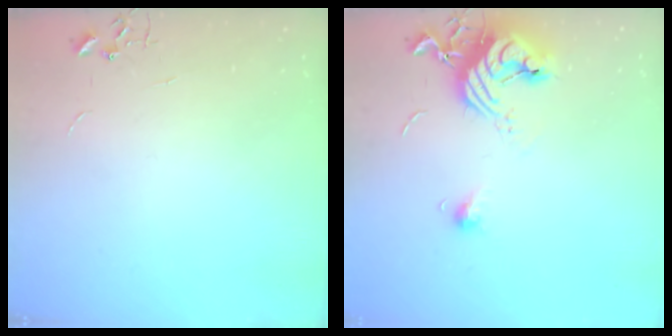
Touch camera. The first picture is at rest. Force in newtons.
{"total": 14.3, "press": 14.2, "slide": 1.4}